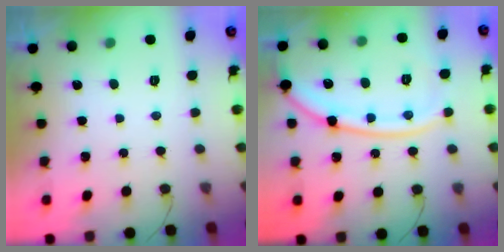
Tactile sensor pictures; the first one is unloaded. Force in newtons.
{"total": 15.4, "press": 15.3, "slide": 1.5}